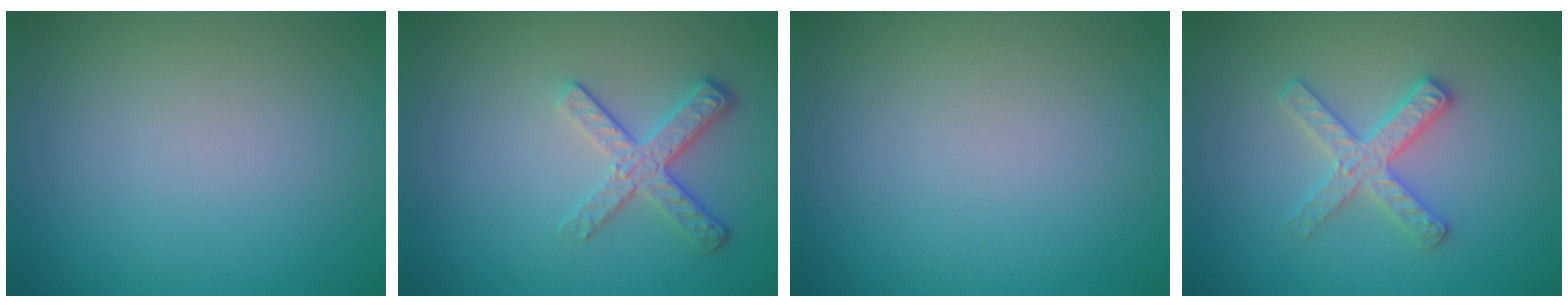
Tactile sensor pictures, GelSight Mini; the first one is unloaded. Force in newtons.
{"total": 3.0, "press": 2.3, "slide": 1.9}
{"total": 0.0}
{"total": 3.2, "press": 3.1, "slide": 0.4}